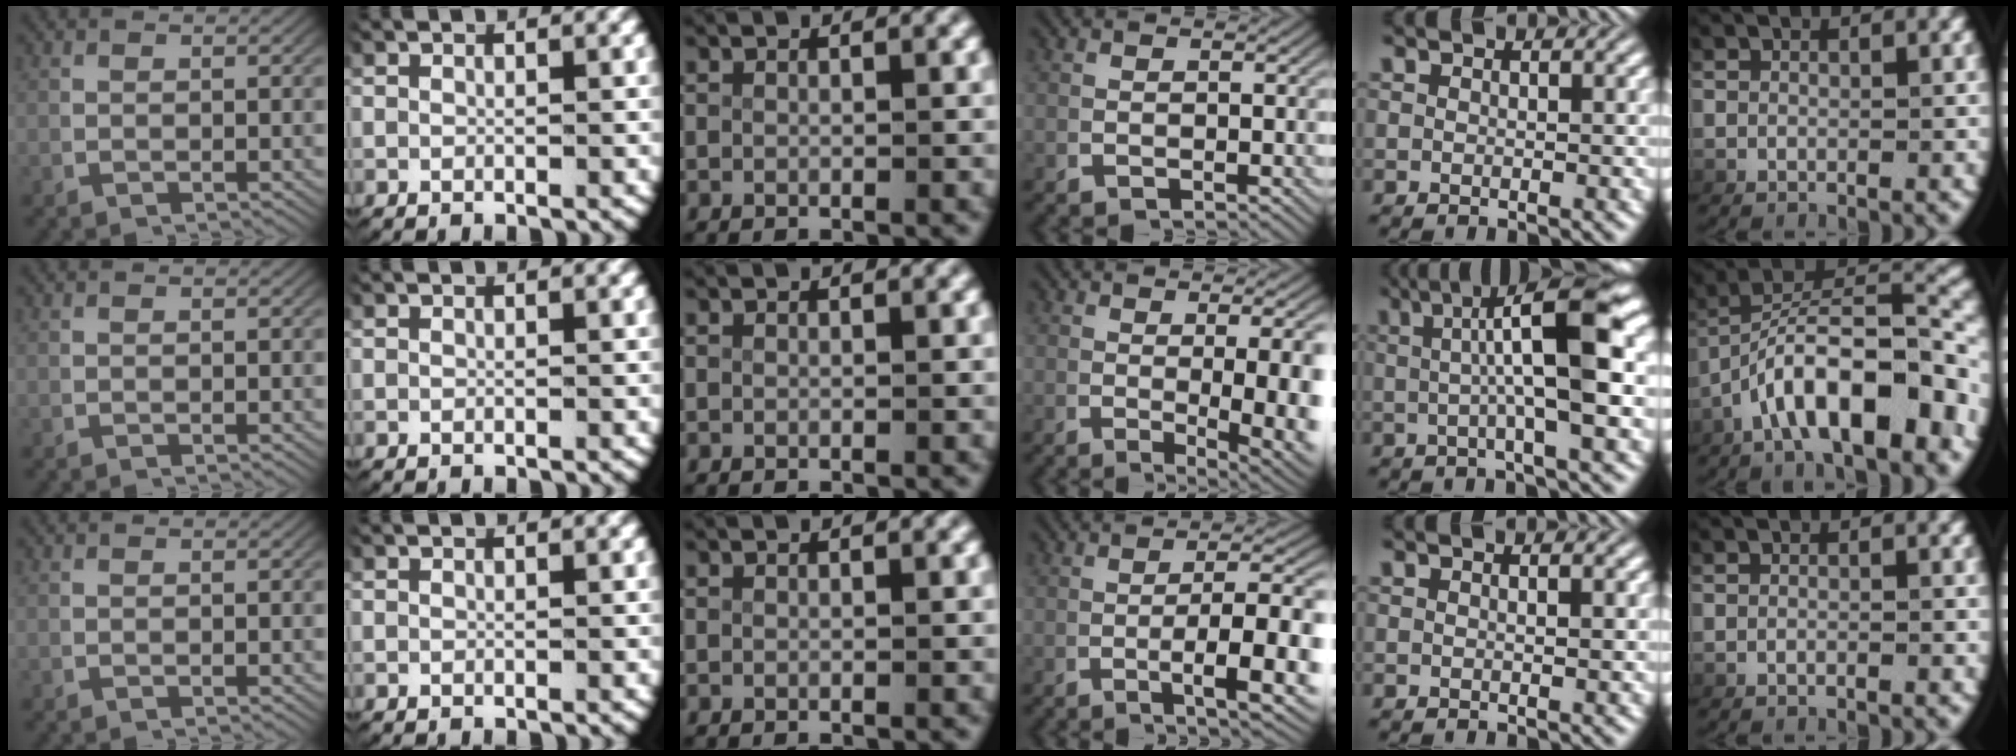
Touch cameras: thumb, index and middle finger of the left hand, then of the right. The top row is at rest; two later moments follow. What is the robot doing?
{"motion": "lift_and_place", "object": "ribbon"}